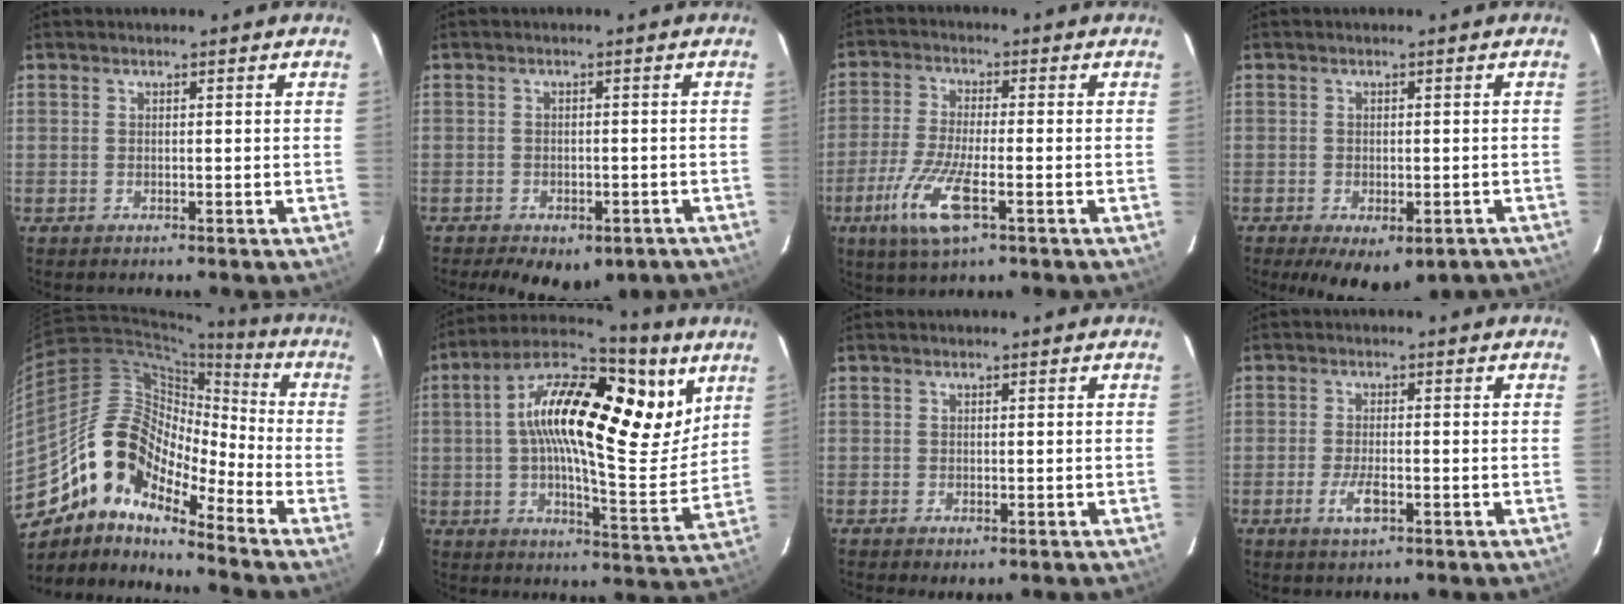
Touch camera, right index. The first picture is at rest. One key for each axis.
{"total": 11.5, "fx": -8.0, "fy": 6.1, "fz": 5.7, "tx": -0.123, "ty": -0.009, "tz": -0.091}
{"total": 10.4, "fx": -4.4, "fy": 2.5, "fz": 9.1, "tx": -0.198, "ty": -0.017, "tz": -0.085}
{"total": 11.0, "fx": -7.3, "fy": 5.2, "fz": 6.4, "tx": -0.121, "ty": -0.023, "tz": -0.086}
{"total": 14.9, "fx": -10.4, "fy": 6.4, "fz": 8.6, "tx": -0.139, "ty": 0.011, "tz": -0.214}
{"total": 23.6, "fx": 8.3, "fy": 9.0, "fz": 20.2, "tx": -0.331, "ty": 0.025, "tz": 0.111}
{"total": 1.0, "fx": -0.3, "fy": 0.7, "fz": 0.6, "tx": -0.010, "ty": -0.005, "tz": -0.005}
{"total": 4.3, "fx": -1.7, "fy": 1.4, "fz": 3.7, "tx": -0.080, "ty": -0.006, "tz": -0.032}